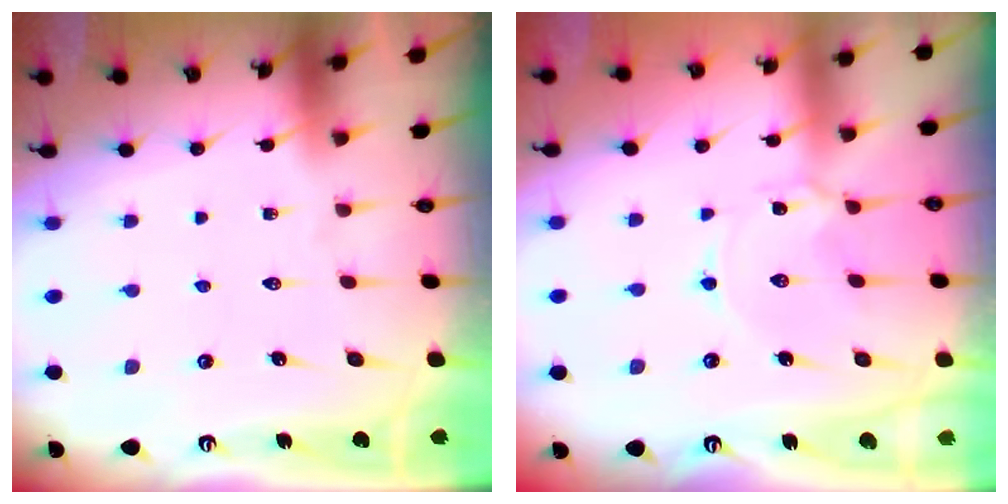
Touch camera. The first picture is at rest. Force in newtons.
{"total": 2.3, "press": 2.3, "slide": 0.4}